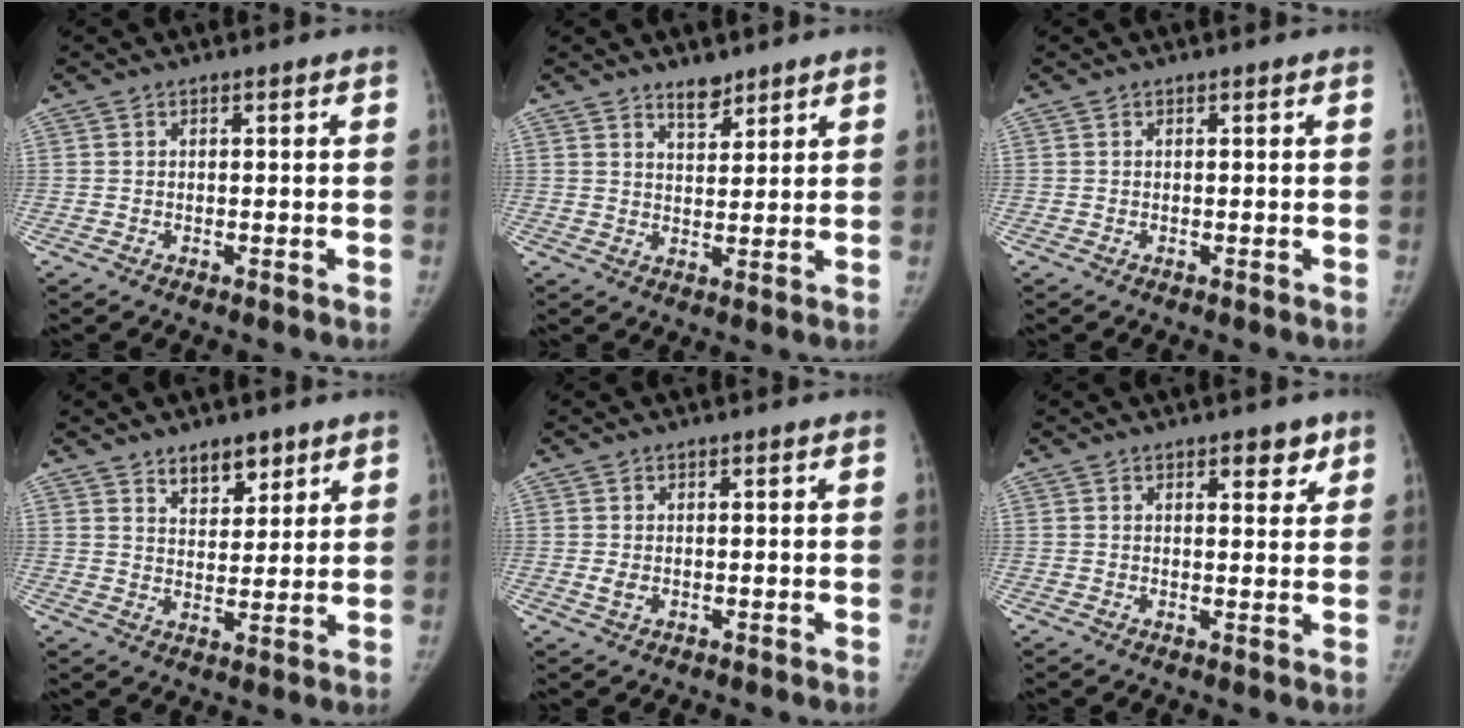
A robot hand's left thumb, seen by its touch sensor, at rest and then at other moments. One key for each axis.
{"total": 3.7, "fx": 3.1, "fy": 1.5, "fz": 1.4, "tx": -0.008, "ty": -0.025, "tz": 0.052}
{"total": 0.0}
{"total": 6.2, "fx": 4.3, "fy": 3.3, "fz": 3.0, "tx": -0.017, "ty": -0.031, "tz": 0.073}
{"total": 1.3, "fx": -0.1, "fy": 0.9, "fz": 1.0, "tx": -0.017, "ty": -0.003, "tz": 0.000}
{"total": 3.7, "fx": 2.3, "fy": 1.8, "fz": 2.3, "tx": -0.008, "ty": -0.012, "tz": 0.029}